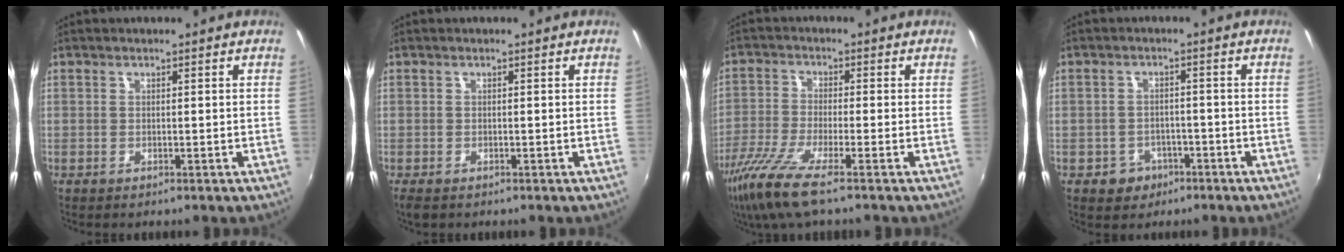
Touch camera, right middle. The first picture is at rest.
{"total": 2.3, "force": [-1.6, 1.2, 1.3], "torque": [-0.026, -0.013, -0.024]}
{"total": 9.2, "force": [-6.3, 0.6, 6.7], "torque": [-0.158, -0.029, -0.125]}
{"total": 5.1, "force": [-2.7, 4.2, 1.0], "torque": [-0.036, 0.008, -0.033]}